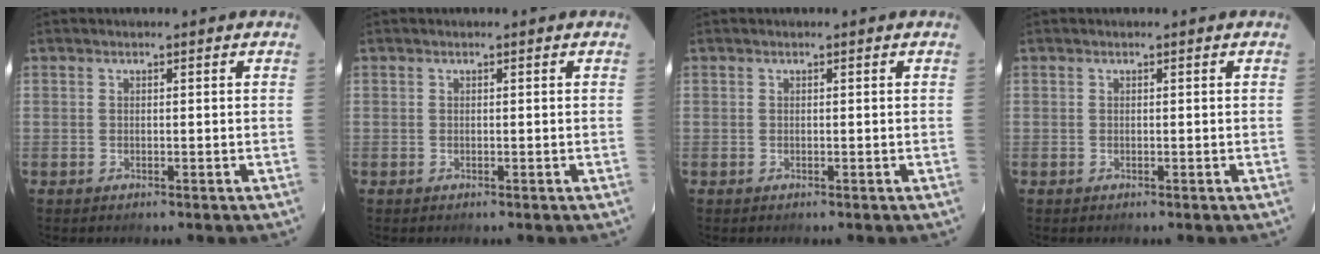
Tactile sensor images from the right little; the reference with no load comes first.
{"total": 0.0}
{"total": 0.0}
{"total": 0.0}